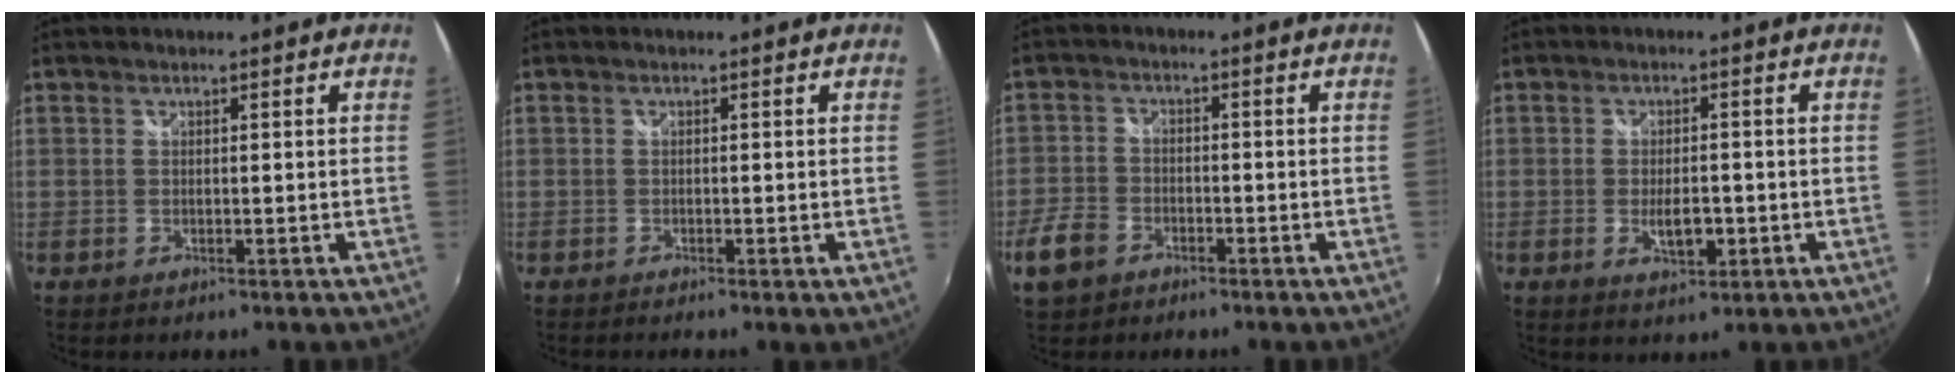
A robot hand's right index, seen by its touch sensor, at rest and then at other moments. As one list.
[{"total": 0.5, "force": [-0.3, 0.1, 0.4], "torque": [-0.009, -0.001, -0.009]}, {"total": 6.5, "force": [-3.7, 4.4, 2.9], "torque": [-0.077, 0.005, -0.073]}, {"total": 4.8, "force": [-1.3, 2.2, 4.1], "torque": [-0.075, -0.007, -0.019]}]